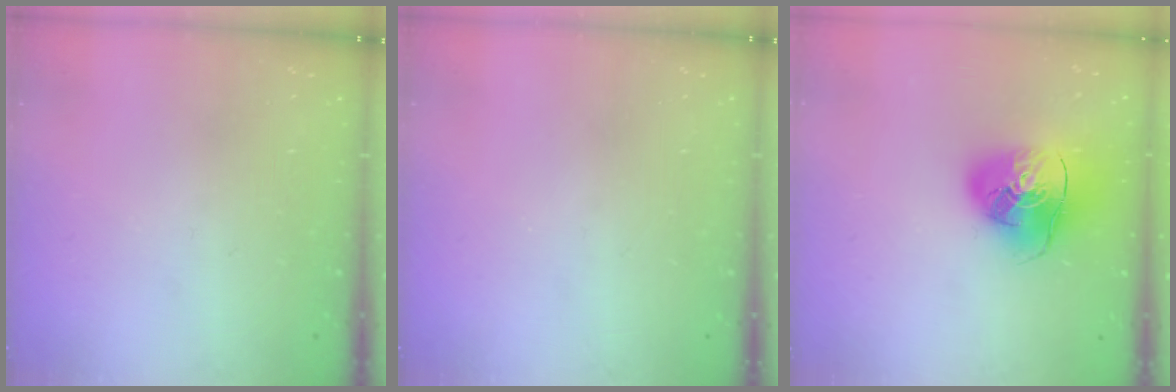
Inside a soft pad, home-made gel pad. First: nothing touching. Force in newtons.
{"total": 0.0}
{"total": 16.2, "press": 16.0, "slide": 2.4}